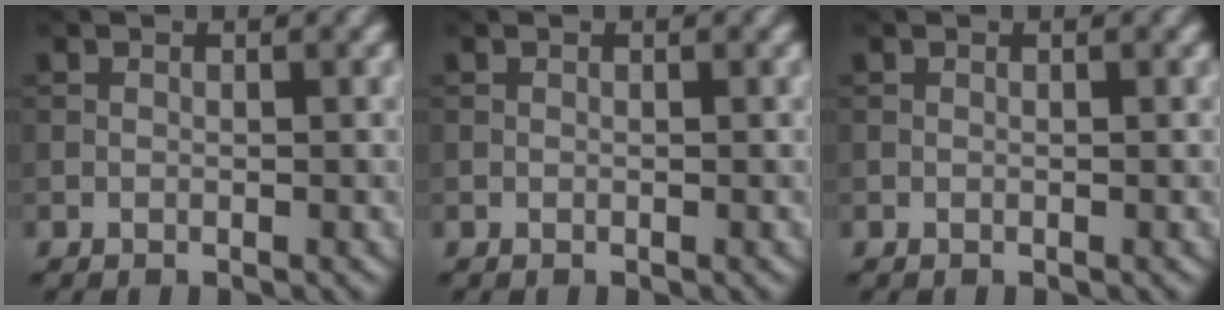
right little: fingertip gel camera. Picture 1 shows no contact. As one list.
[{"total": 0.0}, {"total": 0.0}]